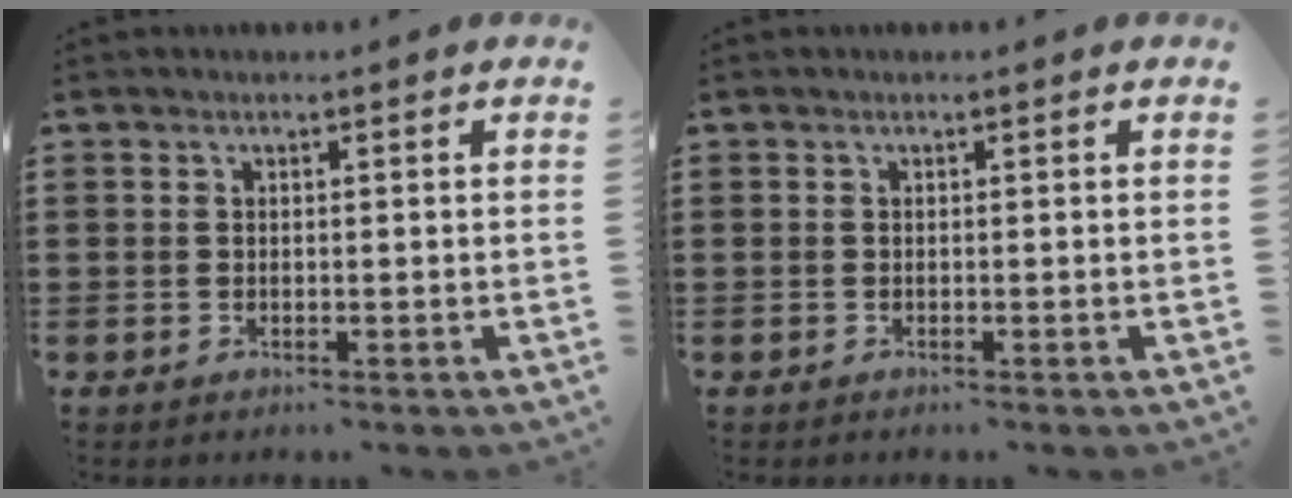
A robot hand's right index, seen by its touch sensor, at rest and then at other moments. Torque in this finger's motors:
{"motor_torque": [-0.04, -0.05, 0.00, -0.01]}